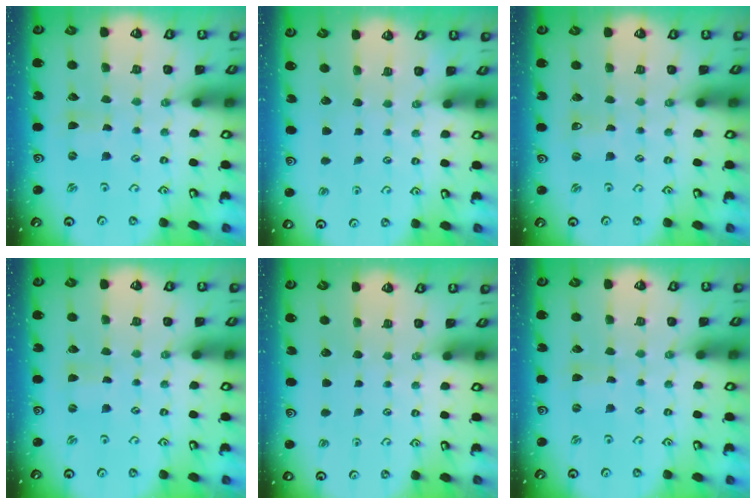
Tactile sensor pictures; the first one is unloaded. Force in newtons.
{"total": 0.0}
{"total": 0.7, "press": 0.7, "slide": 0.0}
{"total": 0.0}
{"total": 0.0}
{"total": 0.0}